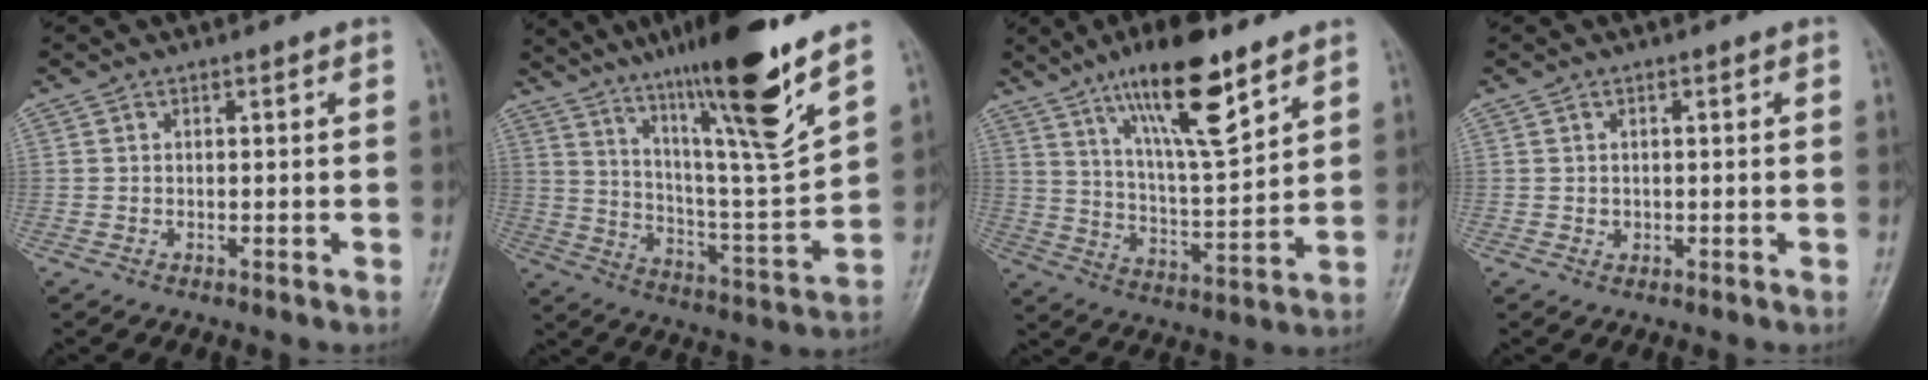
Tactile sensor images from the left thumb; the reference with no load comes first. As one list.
[{"total": 21.8, "force": [14.8, 1.1, 15.9], "torque": [-0.235, -0.074, 0.252]}, {"total": 16.5, "force": [10.3, 4.2, 12.2], "torque": [-0.190, -0.055, 0.186]}, {"total": 0.9, "force": [0.1, 0.8, 0.4], "torque": [-0.003, 0.001, 0.003]}]